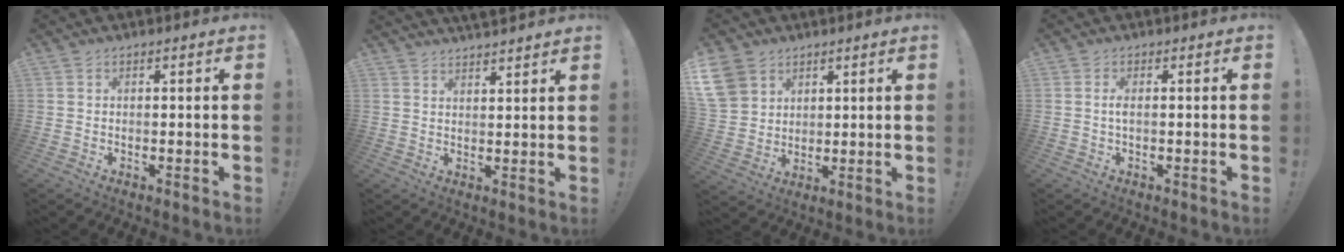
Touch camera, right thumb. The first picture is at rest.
{"total": 4.0, "force": [3.8, 0.8, 1.0], "torque": [-0.012, -0.026, 0.070]}
{"total": 10.3, "force": [5.2, 8.1, 3.7], "torque": [-0.067, -0.028, 0.107]}
{"total": 1.8, "force": [-0.1, 0.3, 1.7], "torque": [-0.040, -0.001, -0.005]}